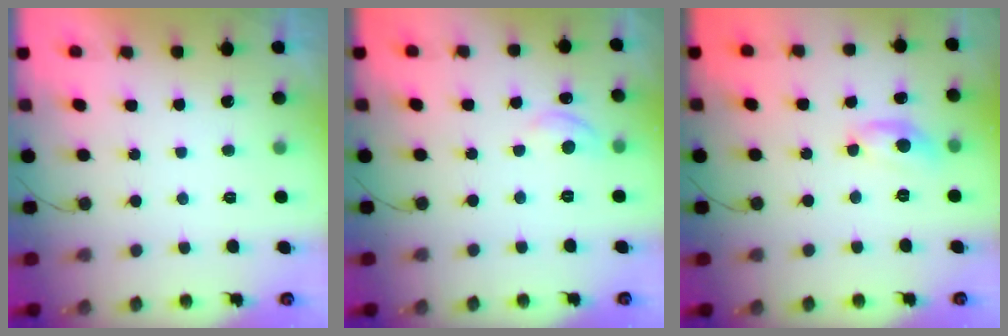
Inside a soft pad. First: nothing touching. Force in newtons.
{"total": 5.5, "press": 5.5, "slide": 0.7}
{"total": 8.3, "press": 8.3, "slide": 0.6}